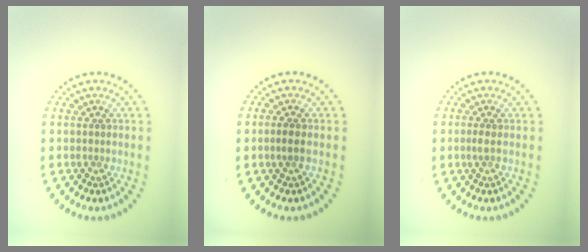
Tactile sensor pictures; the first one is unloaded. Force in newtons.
{"total": 1.1, "press": 1.0, "slide": 0.5}
{"total": 0.6, "press": 0.5, "slide": 0.3}